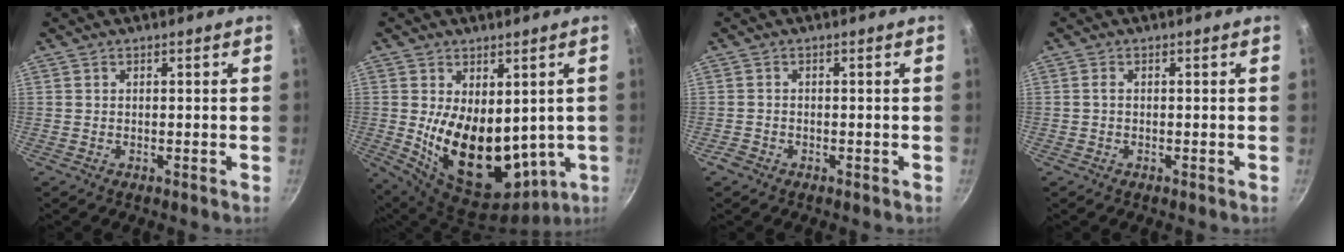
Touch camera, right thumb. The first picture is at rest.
{"total": 18.9, "force": [0.6, 11.4, 15.1], "torque": [-0.230, -0.039, 0.045]}
{"total": 1.7, "force": [-1.1, 1.1, 0.5], "torque": [-0.013, 0.010, -0.020]}
{"total": 1.0, "force": [-0.1, 0.7, 0.8], "torque": [-0.014, 0.004, -0.002]}